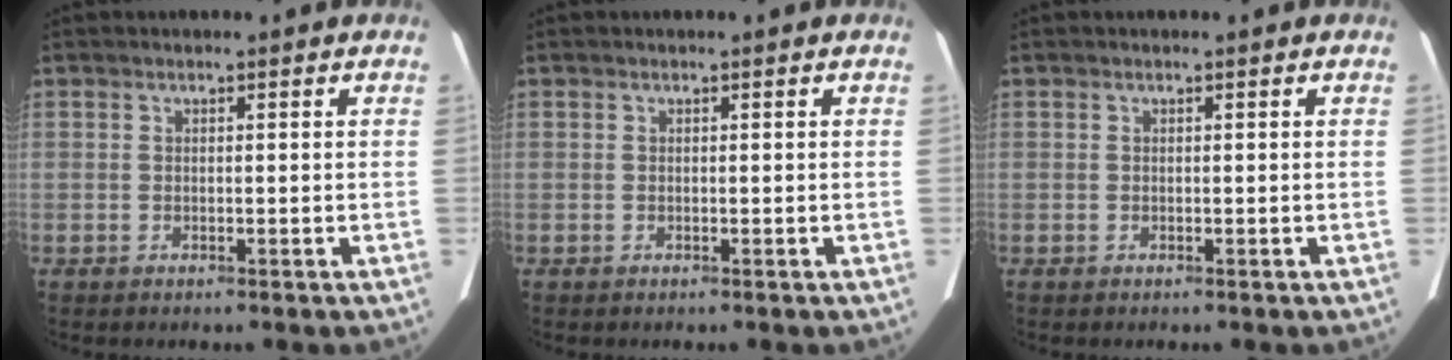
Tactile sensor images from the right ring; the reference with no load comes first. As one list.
[{"total": 0.0}, {"total": 0.0}]